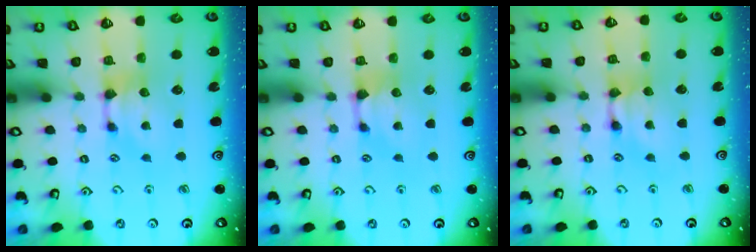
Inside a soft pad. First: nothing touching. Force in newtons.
{"total": 0.0}
{"total": 1.8, "press": 1.8, "slide": 0.1}